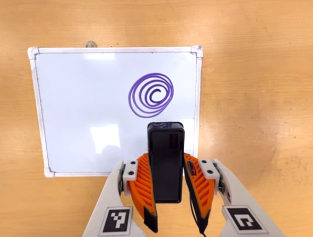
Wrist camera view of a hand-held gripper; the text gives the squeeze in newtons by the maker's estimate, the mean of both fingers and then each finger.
{"total": 4.8, "left": 3.8, "right": 5.8}